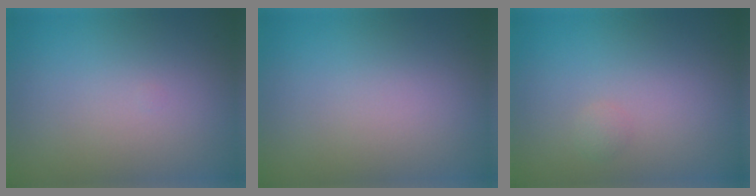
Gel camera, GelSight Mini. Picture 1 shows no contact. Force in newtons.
{"total": 0.0}
{"total": 0.6, "press": 0.6, "slide": 0.0}